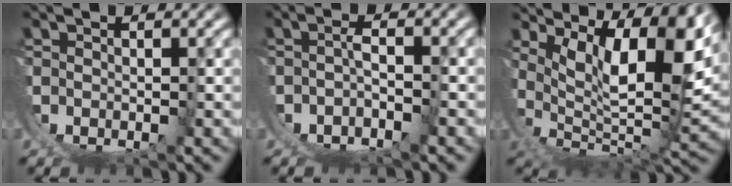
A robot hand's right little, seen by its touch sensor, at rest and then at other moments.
{"total": 2.7, "force": [-1.3, 1.1, 2.1], "torque": [-0.025, -0.006, -0.021]}
{"total": 10.8, "force": [3.8, 3.1, 9.6], "torque": [-0.131, -0.030, 0.080]}